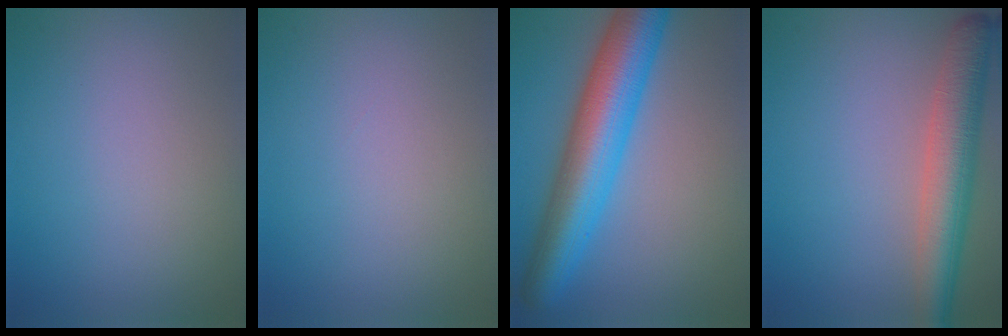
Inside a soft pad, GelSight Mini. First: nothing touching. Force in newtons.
{"total": 0.0}
{"total": 9.5, "press": 9.5, "slide": 0.2}
{"total": 6.0, "press": 6.0, "slide": 0.3}